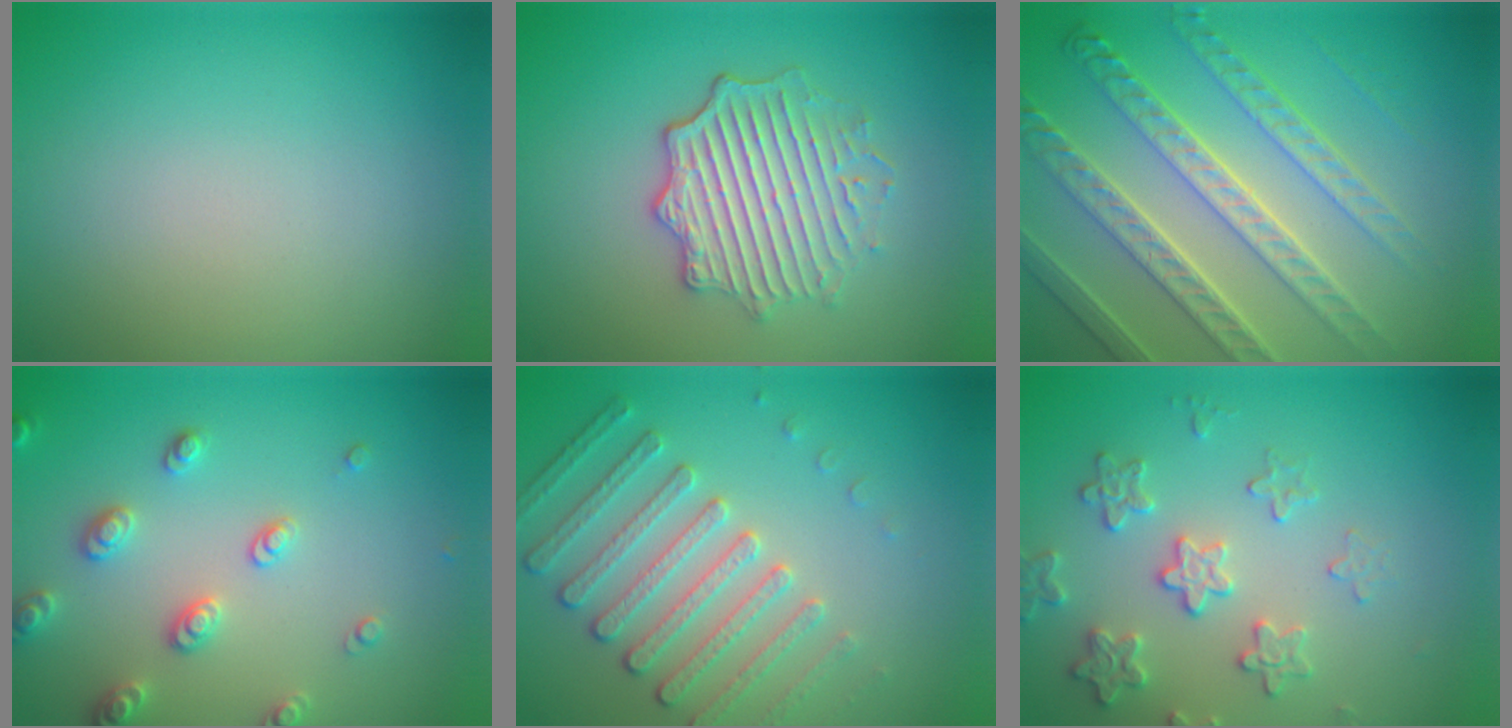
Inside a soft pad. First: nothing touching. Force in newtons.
{"total": 5.0, "press": 4.1, "slide": 2.9}
{"total": 6.2, "press": 5.6, "slide": 2.7}
{"total": 2.9, "press": 2.9, "slide": 0.5}
{"total": 4.2, "press": 3.8, "slide": 1.8}
{"total": 3.2, "press": 3.2, "slide": 0.5}